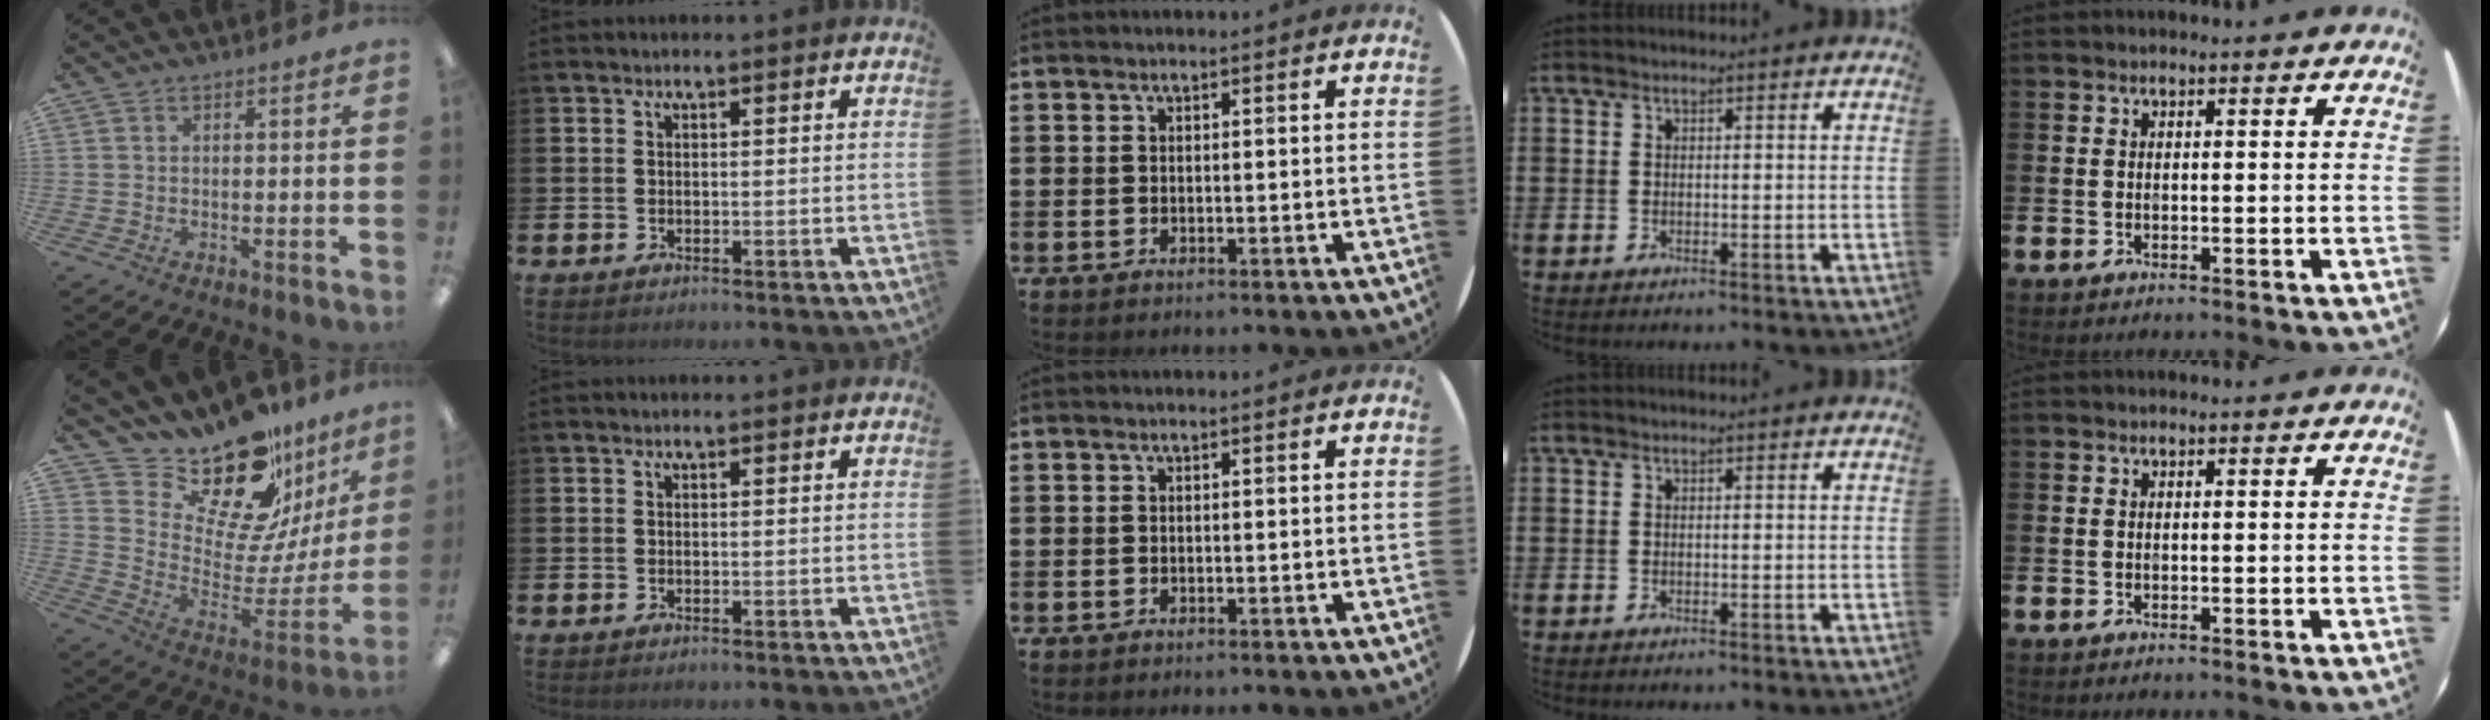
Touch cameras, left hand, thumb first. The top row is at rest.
{"thumb": {"total": 20.7, "force": [18.1, 7.0, 7.3], "torque": [-0.116, -0.169, 0.312]}}